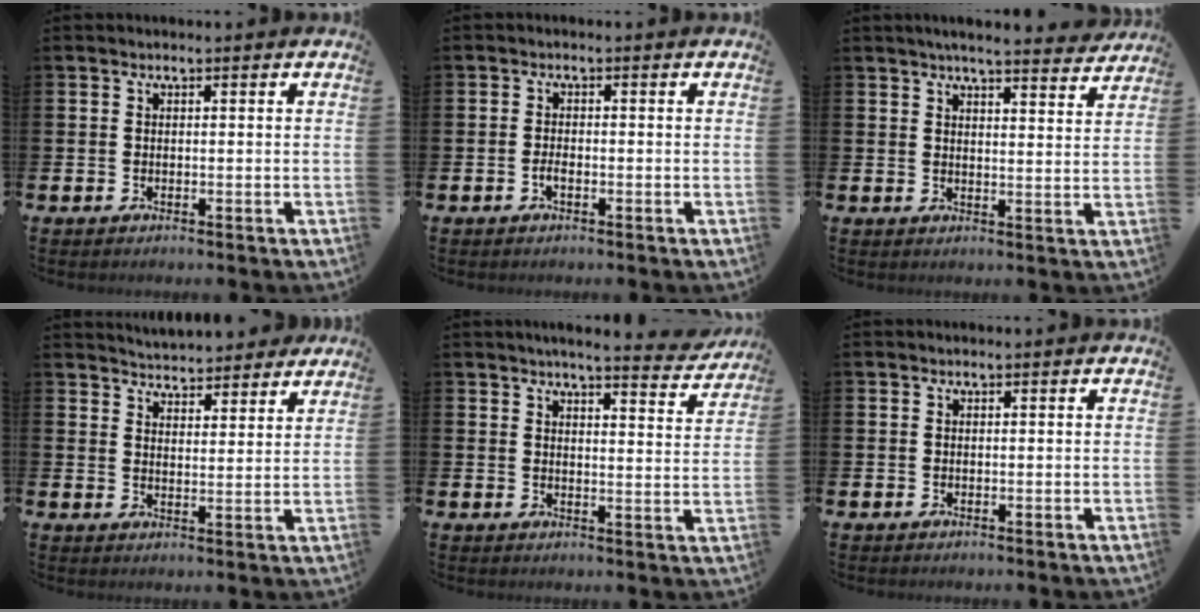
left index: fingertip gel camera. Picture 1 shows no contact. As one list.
[{"total": 1.2, "force": [-0.6, 0.4, 0.9], "torque": [-0.023, 0.001, -0.011]}, {"total": 4.9, "force": [4.7, -0.2, 1.3], "torque": [-0.025, -0.029, 0.080]}, {"total": 5.1, "force": [5.0, 0.9, -0.3], "torque": [-0.008, -0.034, 0.090]}, {"total": 4.6, "force": [4.4, -0.1, 1.3], "torque": [-0.017, -0.032, 0.071]}, {"total": 0.0}]